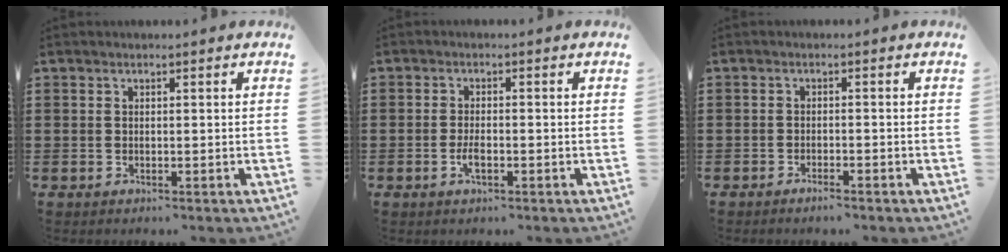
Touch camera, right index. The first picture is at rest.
{"total": 2.4, "force": [-1.0, 0.7, 2.1], "torque": [-0.046, -0.004, -0.020]}
{"total": 1.3, "force": [-1.2, 0.0, 0.5], "torque": [-0.012, -0.002, -0.021]}